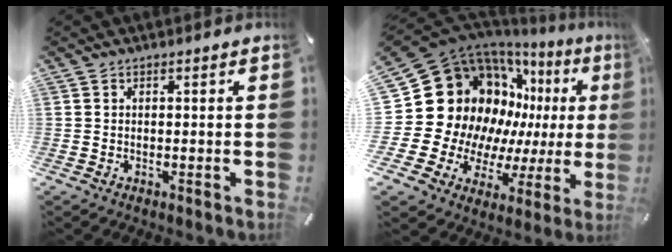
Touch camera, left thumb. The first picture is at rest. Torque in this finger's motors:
{"motor_torque": [1.72, 3.30, 2.36, -0.41, 0.12]}